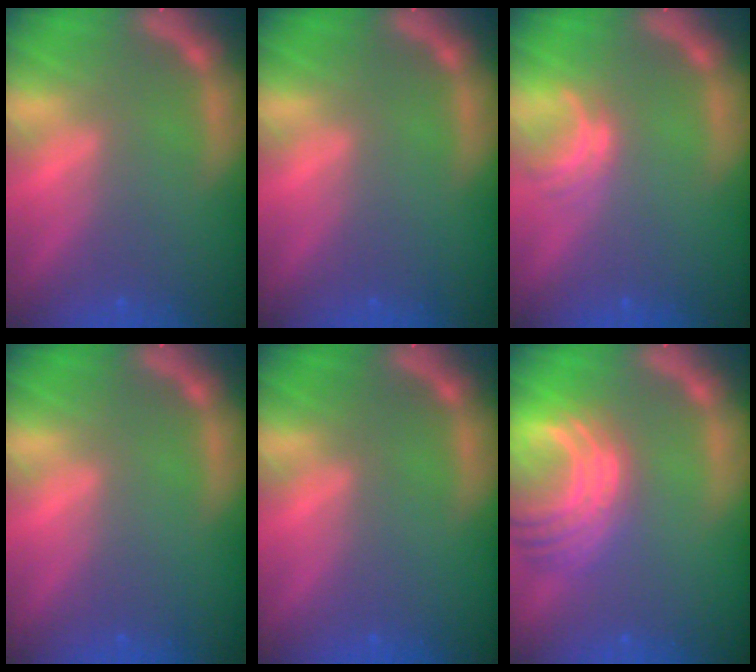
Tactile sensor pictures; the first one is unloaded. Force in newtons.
{"total": 0.0}
{"total": 2.0}
{"total": 0.0}
{"total": 0.0}
{"total": 9.0}